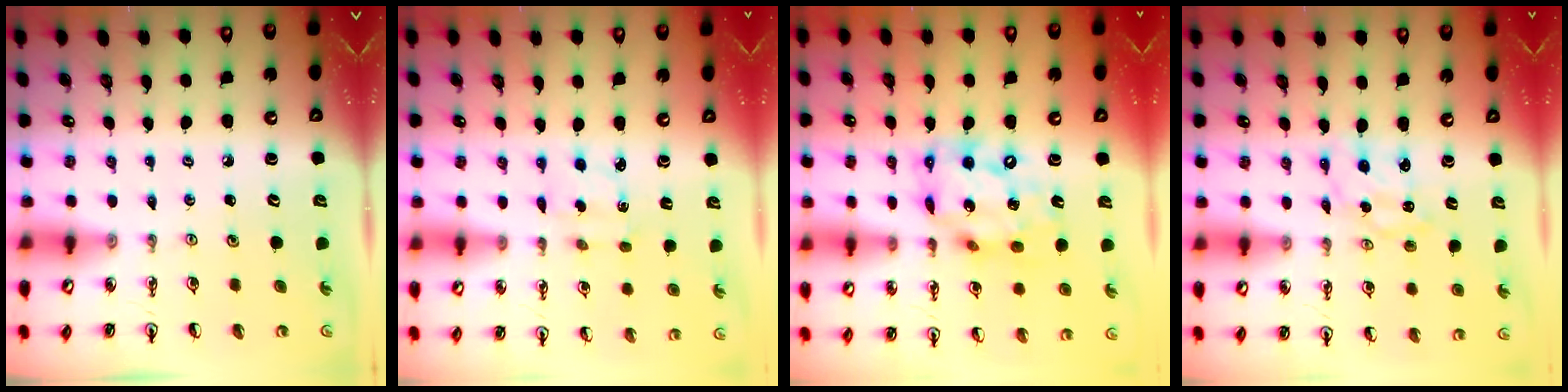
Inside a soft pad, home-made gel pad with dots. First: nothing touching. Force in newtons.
{"total": 2.4, "press": 2.3, "slide": 0.6}
{"total": 15.0, "press": 14.9, "slide": 1.5}
{"total": 1.5, "press": 1.5, "slide": 0.1}